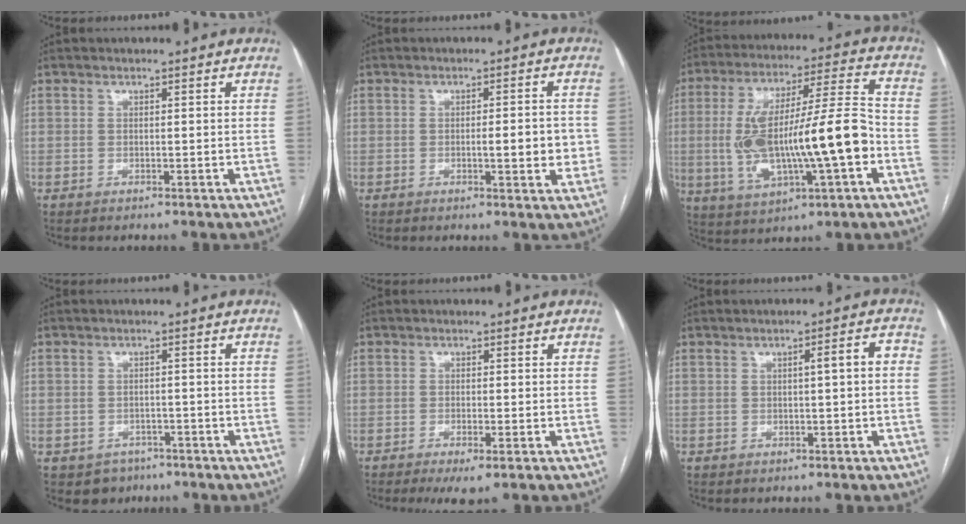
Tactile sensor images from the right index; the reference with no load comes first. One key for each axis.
{"total": 5.0, "fx": -0.6, "fy": 1.1, "fz": 4.9, "tx": -0.067, "ty": -0.002, "tz": -0.007}
{"total": 19.1, "fx": -3.3, "fy": 3.0, "fz": 18.6, "tx": -0.350, "ty": 0.014, "tz": -0.044}
{"total": 3.8, "fx": -2.2, "fy": 3.1, "fz": 0.2, "tx": 0.001, "ty": 0.011, "tz": -0.027}
{"total": 3.7, "fx": -2.1, "fy": 0.6, "fz": 2.9, "tx": -0.045, "ty": -0.010, "tz": -0.031}
{"total": 2.9, "fx": 0.1, "fy": 0.2, "fz": 2.9, "tx": -0.041, "ty": 0.008, "tz": 0.001}